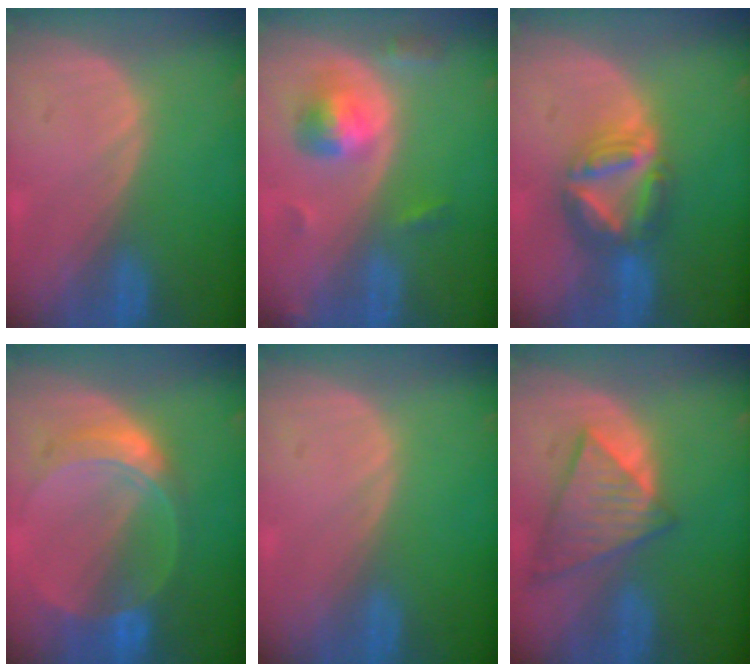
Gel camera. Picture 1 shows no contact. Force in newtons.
{"total": 5.6, "press": 5.2, "slide": 2.0}
{"total": 7.9, "press": 6.7, "slide": 4.1}
{"total": 7.3, "press": 6.5, "slide": 3.4}
{"total": 0.0}
{"total": 8.6, "press": 7.5, "slide": 4.3}